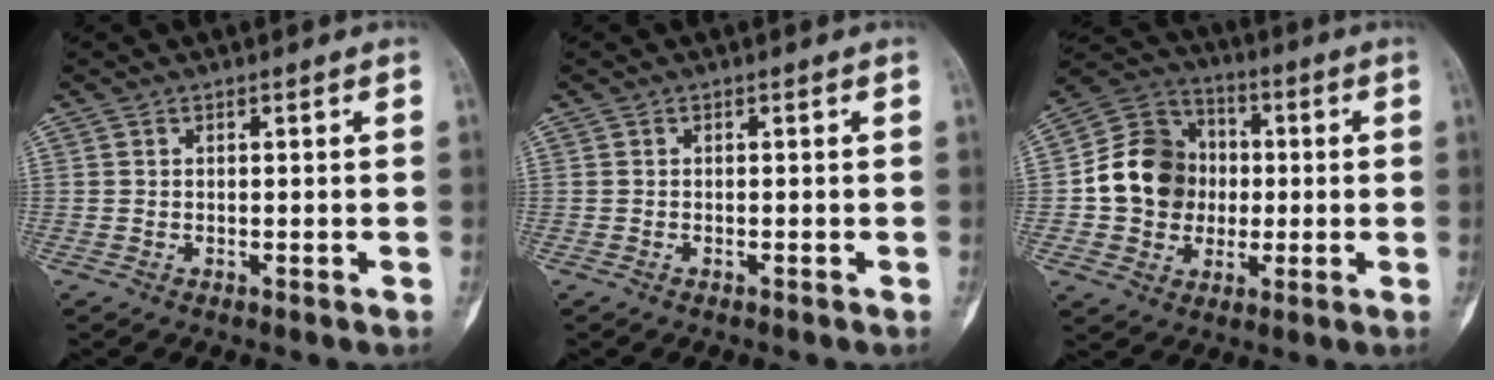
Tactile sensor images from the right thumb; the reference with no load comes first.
{"total": 0.0}
{"total": 13.9, "force": [-0.3, 12.2, 6.7], "torque": [-0.087, 0.025, -0.009]}